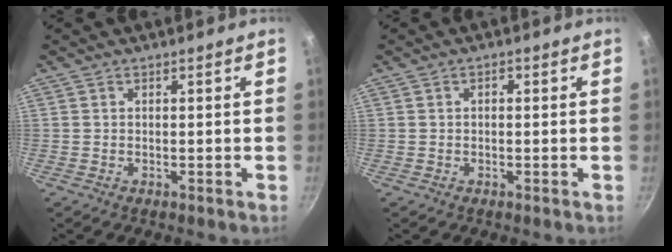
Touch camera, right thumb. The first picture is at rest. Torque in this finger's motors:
{"motor_torque": [0.02, -0.25, -0.17, 0.74, 0.00]}